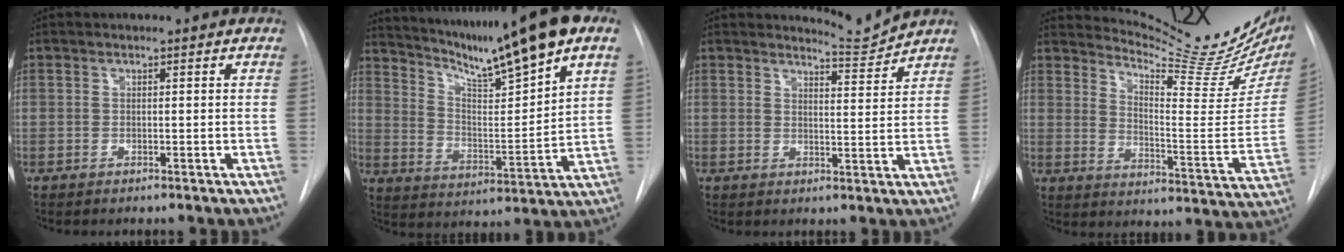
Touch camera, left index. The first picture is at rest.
{"total": 18.4, "force": [13.7, 0.8, 12.2], "torque": [-0.192, 0.006, 0.213]}
{"total": 3.8, "force": [3.6, -1.0, -0.8], "torque": [0.008, -0.030, 0.055]}
{"total": 19.9, "force": [18.1, 3.0, 7.8], "torque": [-0.106, -0.092, 0.228]}